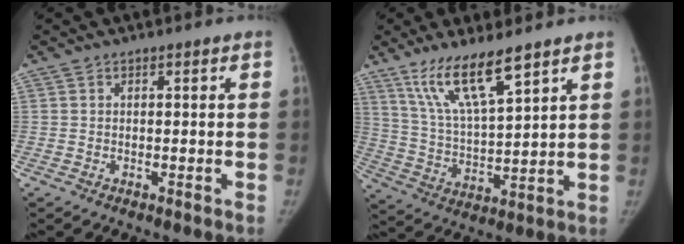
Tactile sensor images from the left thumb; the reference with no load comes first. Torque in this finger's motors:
{"motor_torque": [0.20, 0.21, 1.48, -0.80, 0.18]}